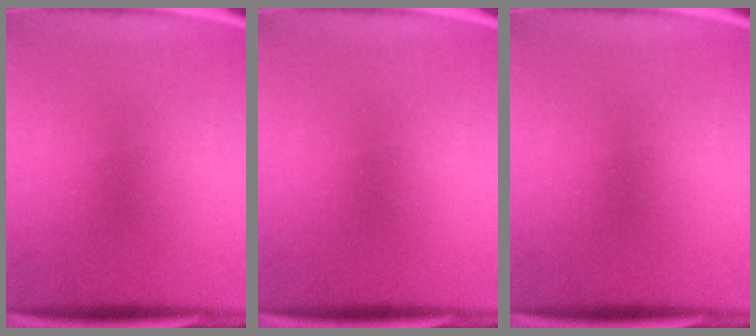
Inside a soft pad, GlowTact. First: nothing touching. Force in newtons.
{"total": 0.0}
{"total": 0.0}